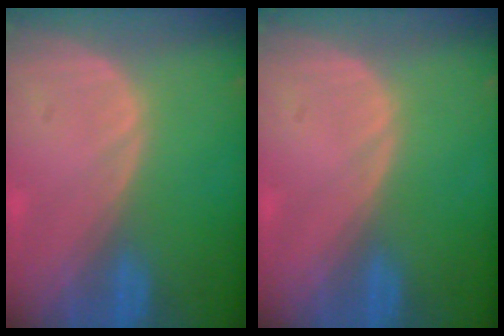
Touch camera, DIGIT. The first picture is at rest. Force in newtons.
{"total": 0.0}